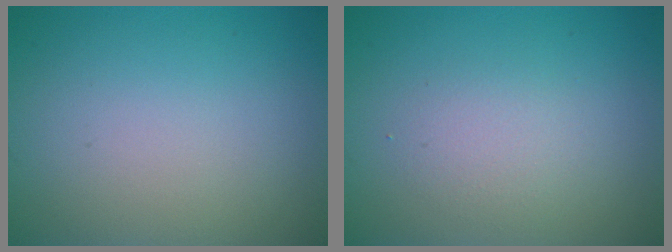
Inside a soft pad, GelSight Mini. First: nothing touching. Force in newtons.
{"total": 1.9, "press": 1.9, "slide": 0.1}